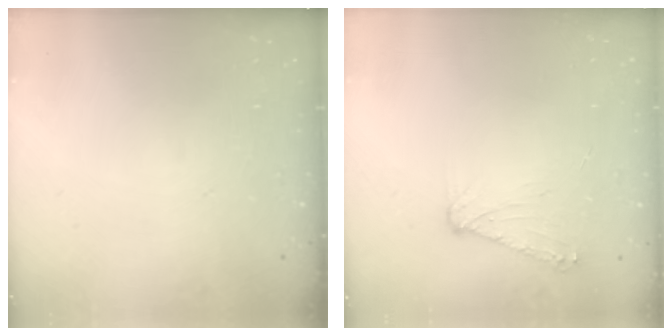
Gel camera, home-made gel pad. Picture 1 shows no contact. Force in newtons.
{"total": 6.7, "press": 6.6, "slide": 1.1}